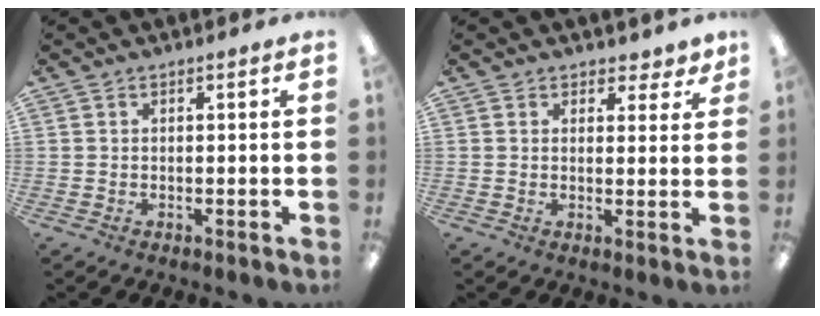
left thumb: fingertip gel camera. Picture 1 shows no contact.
{"total": 3.2, "force": [2.4, 1.9, 0.6], "torque": [0.006, -0.011, 0.040]}